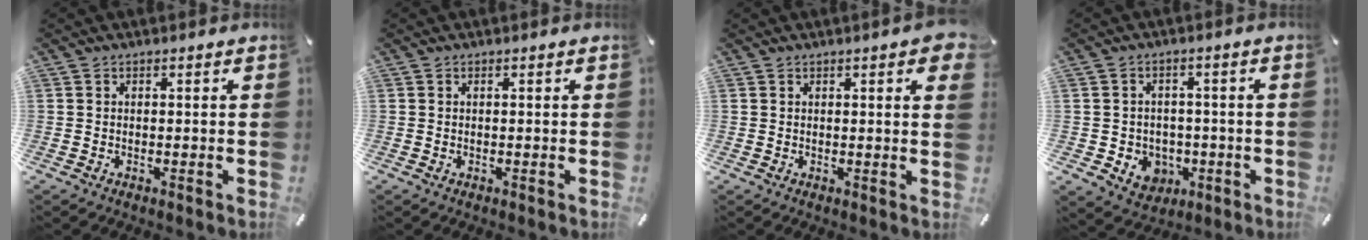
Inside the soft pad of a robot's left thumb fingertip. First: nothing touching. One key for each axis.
{"total": 0.0}
{"total": 3.6, "fx": 1.4, "fy": 0.8, "fz": 3.2, "tx": -0.046, "ty": -0.004, "tz": 0.021}
{"total": 6.0, "fx": -1.0, "fy": 5.7, "fz": 1.6, "tx": -0.026, "ty": 0.004, "tz": -0.015}